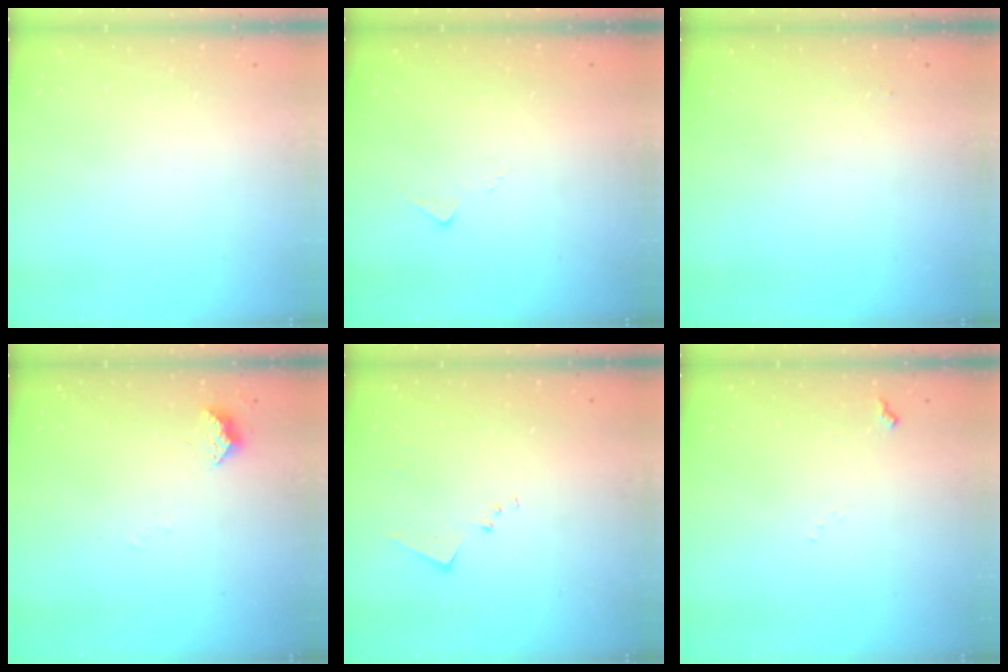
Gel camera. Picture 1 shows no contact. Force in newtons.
{"total": 5.4, "press": 5.3, "slide": 0.7}
{"total": 2.1, "press": 2.0, "slide": 0.4}
{"total": 9.6, "press": 9.6, "slide": 0.6}
{"total": 7.5, "press": 7.4, "slide": 0.6}
{"total": 5.5, "press": 5.5, "slide": 0.6}